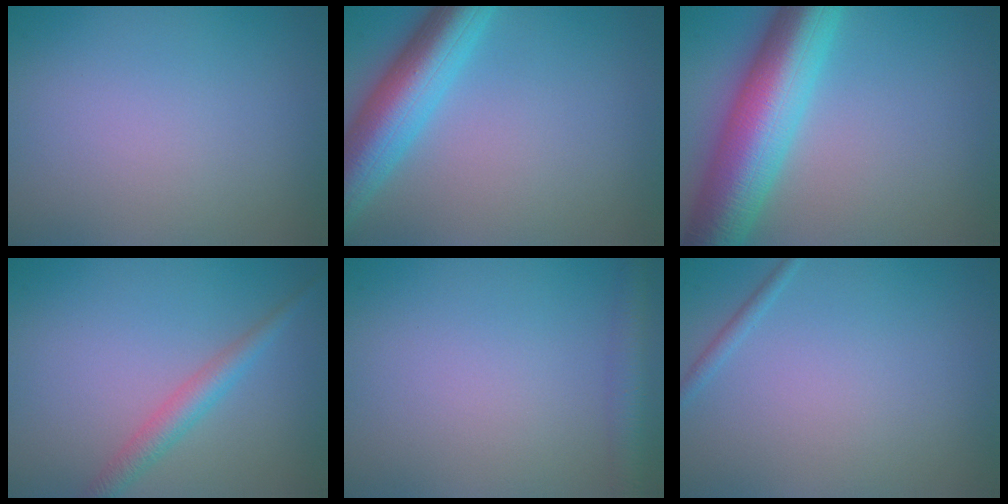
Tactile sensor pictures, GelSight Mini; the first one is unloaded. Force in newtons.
{"total": 7.7, "press": 7.7, "slide": 0.3}
{"total": 10.7, "press": 10.7, "slide": 0.2}
{"total": 2.5, "press": 2.5, "slide": 0.1}
{"total": 2.6, "press": 2.6, "slide": 0.1}
{"total": 0.8, "press": 0.8, "slide": 0.0}